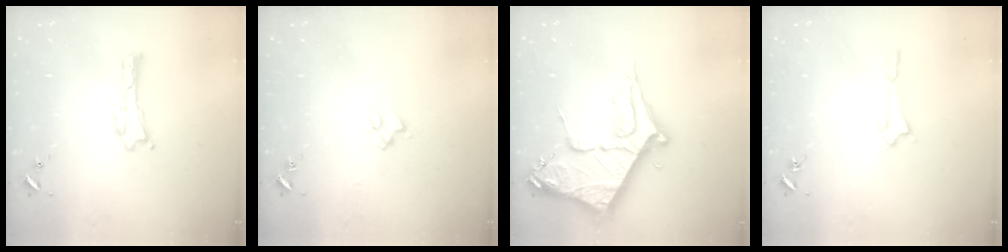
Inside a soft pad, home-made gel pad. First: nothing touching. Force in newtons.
{"total": 1.9, "press": 1.9, "slide": 0.3}
{"total": 10.6, "press": 10.6, "slide": 1.2}
{"total": 1.6, "press": 1.6, "slide": 0.1}